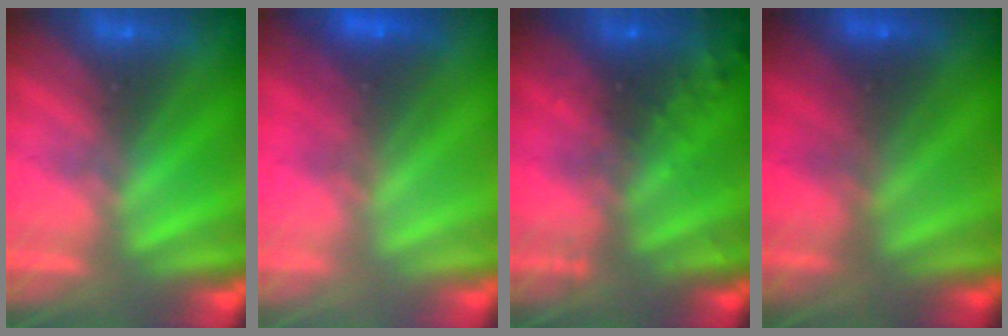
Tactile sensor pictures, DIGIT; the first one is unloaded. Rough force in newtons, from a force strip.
{"total": 2.5}
{"total": 7.4}
{"total": 2.8}